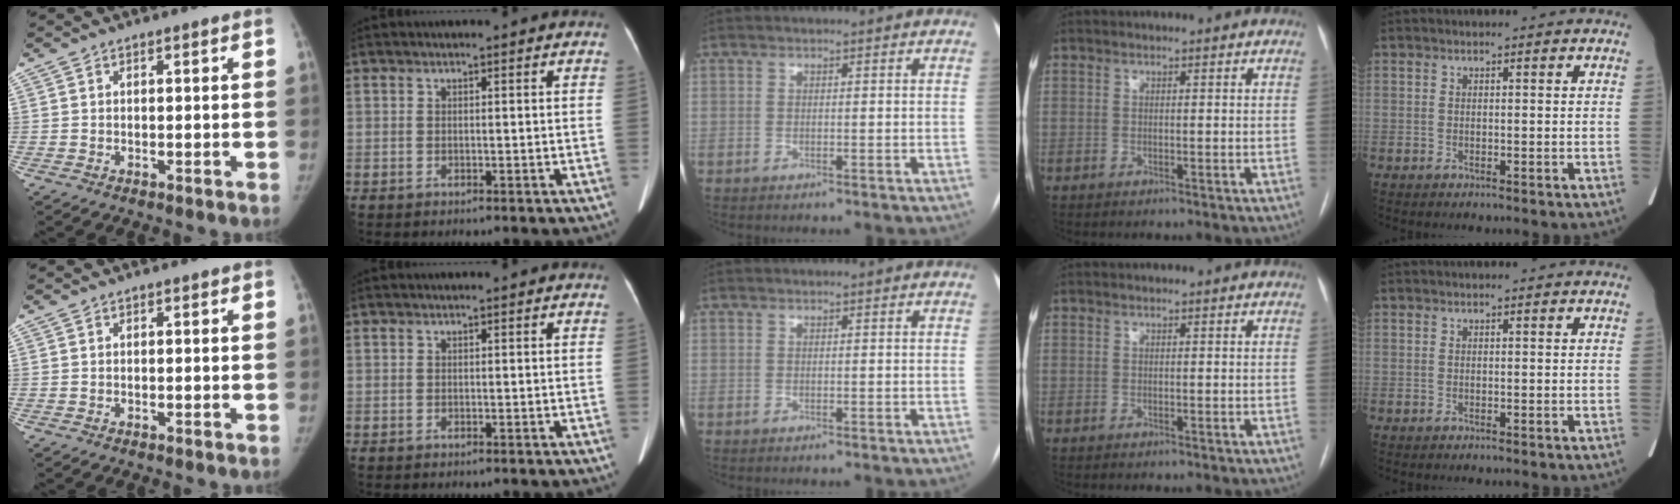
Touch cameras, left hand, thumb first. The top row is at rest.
{}